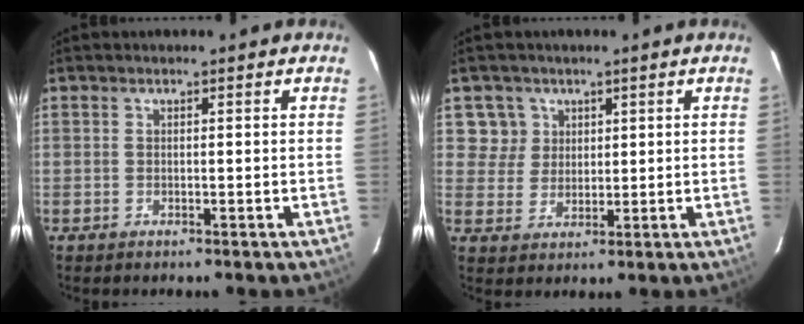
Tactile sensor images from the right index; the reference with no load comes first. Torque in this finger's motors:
{"motor_torque": [0.24, 0.20, 0.02, 0.00]}